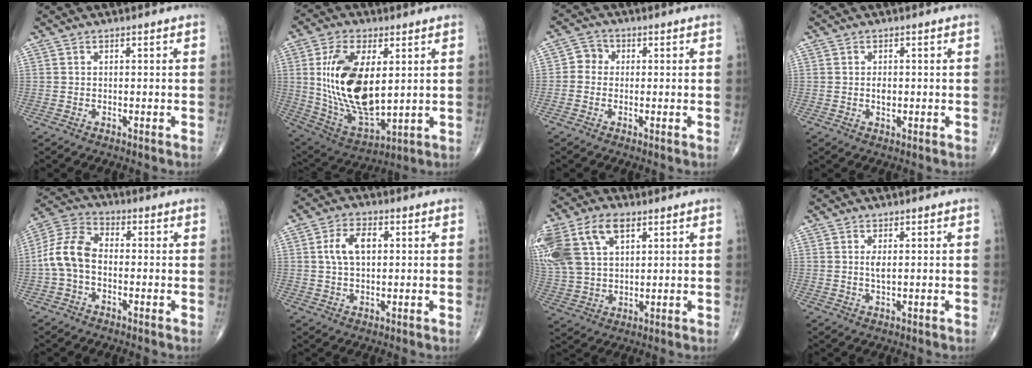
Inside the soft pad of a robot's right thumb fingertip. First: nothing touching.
{"total": 19.7, "force": [3.1, 9.9, 16.8], "torque": [-0.314, -0.022, 0.071]}
{"total": 3.3, "force": [-0.2, 3.0, 1.3], "torque": [-0.006, 0.009, -0.015]}
{"total": 1.7, "force": [0.0, 1.1, 1.3], "torque": [-0.019, 0.000, 0.001]}
{"total": 9.0, "force": [-1.3, 5.8, 6.8], "torque": [-0.136, 0.028, -0.038]}
{"total": 6.4, "force": [1.2, 3.6, 5.1], "torque": [-0.099, 0.009, 0.021]}
{"total": 19.8, "force": [8.2, 12.3, 13.2], "torque": [-0.315, 0.020, 0.160]}
{"total": 1.9, "force": [0.4, 0.6, 1.7], "torque": [-0.033, -0.004, 0.011]}